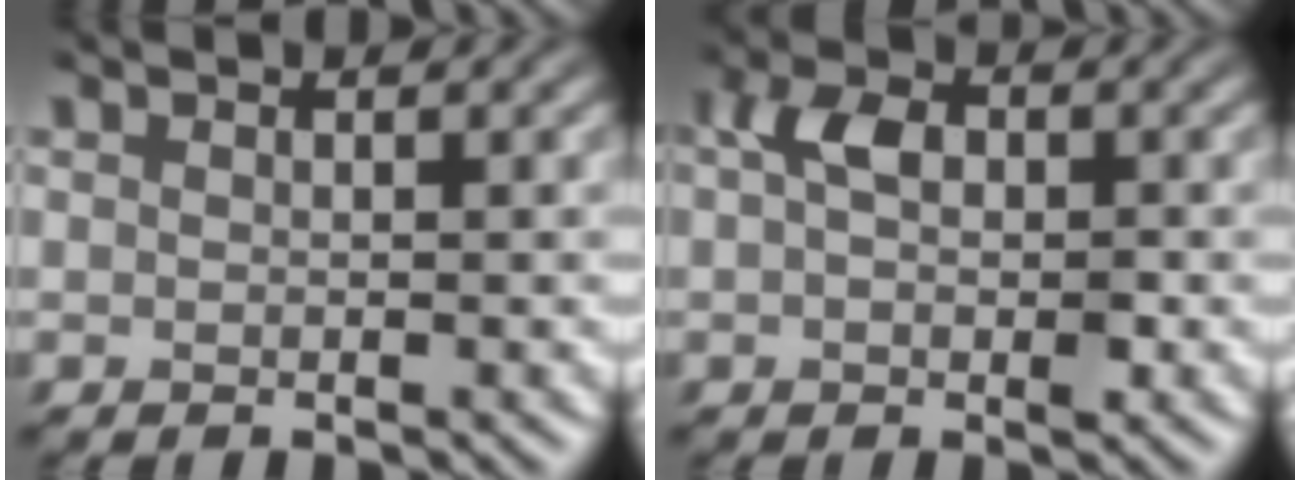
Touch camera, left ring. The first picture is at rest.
{"total": 3.6, "force": [-0.2, 2.4, 2.7], "torque": [-0.049, 0.002, -0.016]}